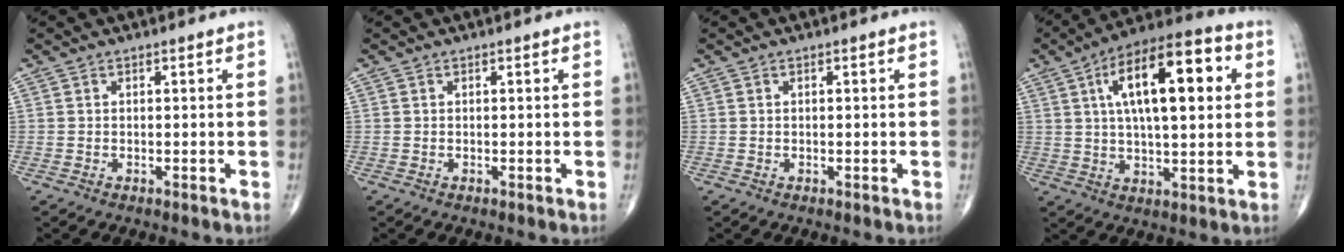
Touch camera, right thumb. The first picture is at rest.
{"total": 0.0}
{"total": 0.0}
{"total": 19.1, "force": [5.0, 7.5, 16.9], "torque": [-0.250, 0.014, 0.072]}